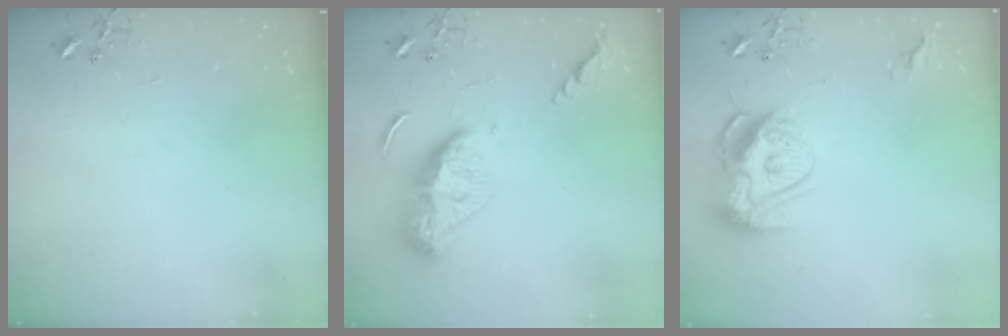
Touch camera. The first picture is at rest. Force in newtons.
{"total": 14.6, "press": 14.5, "slide": 1.2}
{"total": 15.6, "press": 15.6, "slide": 1.3}